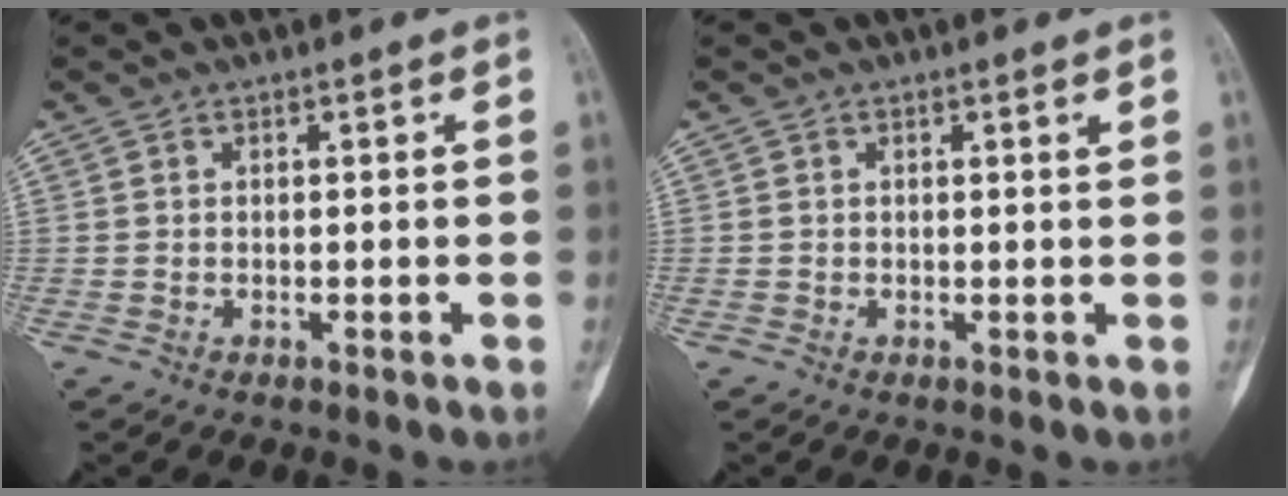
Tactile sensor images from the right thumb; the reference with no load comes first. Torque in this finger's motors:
{"motor_torque": [-0.74, -0.04, 0.29, 0.30, 0.04]}